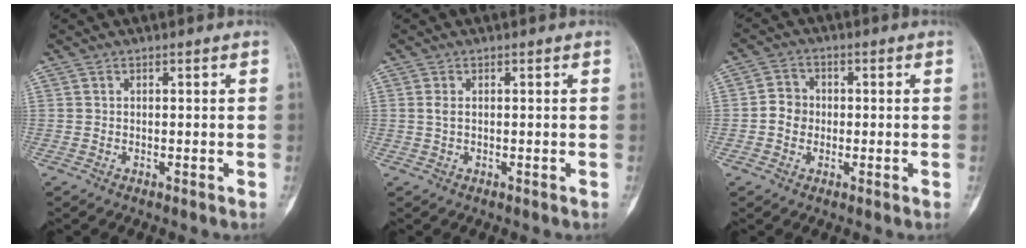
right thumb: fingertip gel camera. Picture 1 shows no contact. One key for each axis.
{"total": 1.0, "fx": 0.1, "fy": 0.5, "fz": 0.9, "tx": -0.020, "ty": 0.000, "tz": 0.004}
{"total": 4.2, "fx": -0.5, "fy": 3.8, "fz": 1.7, "tx": -0.013, "ty": 0.012, "tz": -0.015}